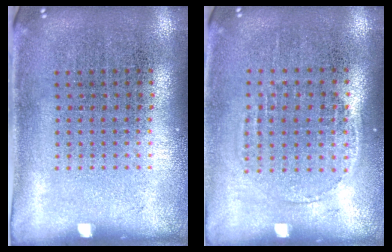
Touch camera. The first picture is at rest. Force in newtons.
{"total": 1.3, "press": 1.1, "slide": 0.6}